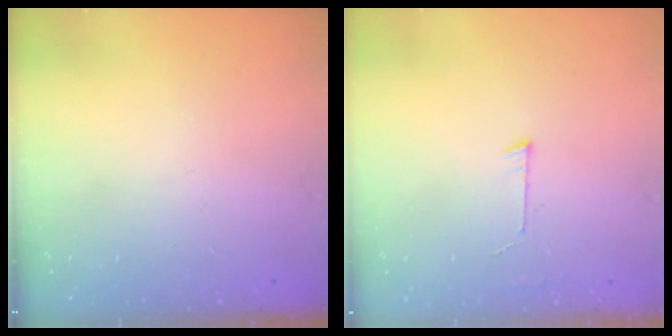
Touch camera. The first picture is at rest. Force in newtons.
{"total": 4.2, "press": 4.2, "slide": 0.4}